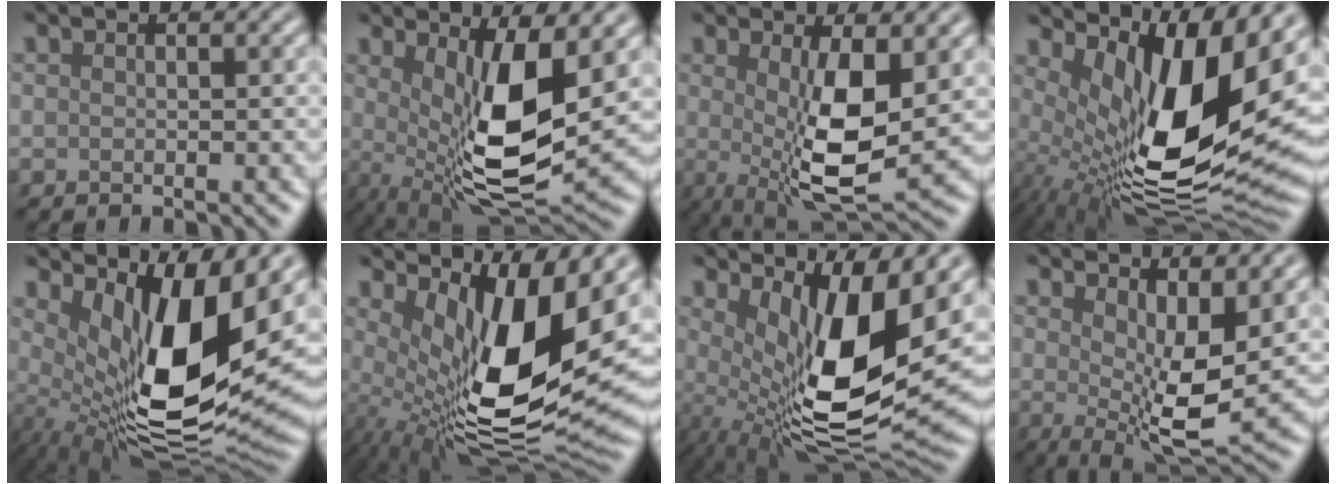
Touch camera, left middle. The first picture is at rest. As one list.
[{"total": 9.6, "force": [1.2, 3.3, 9.0], "torque": [-0.165, -0.029, 0.028]}, {"total": 8.2, "force": [0.2, 2.6, 7.8], "torque": [-0.140, -0.015, 0.009]}, {"total": 15.2, "force": [2.0, 6.5, 13.6], "torque": [-0.235, -0.025, 0.042]}, {"total": 13.1, "force": [2.1, 5.2, 11.8], "torque": [-0.202, -0.029, 0.047]}, {"total": 13.8, "force": [1.7, 5.4, 12.6], "torque": [-0.218, -0.026, 0.039]}, {"total": 12.4, "force": [1.8, 4.2, 11.5], "torque": [-0.196, -0.027, 0.038]}, {"total": 7.7, "force": [1.1, 2.7, 7.1], "torque": [-0.120, -0.017, 0.022]}]